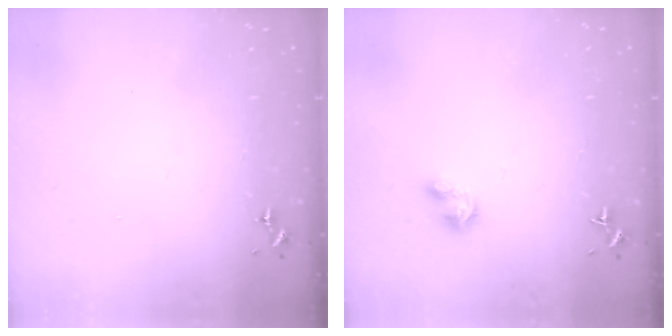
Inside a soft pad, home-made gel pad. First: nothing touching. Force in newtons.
{"total": 5.1, "press": 5.1, "slide": 0.6}